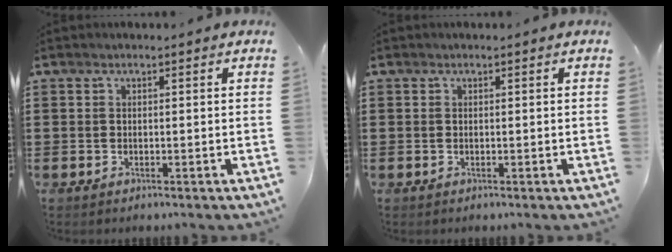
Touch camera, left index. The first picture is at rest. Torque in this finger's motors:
{"motor_torque": [0.00, 0.01, -0.02, -0.01]}